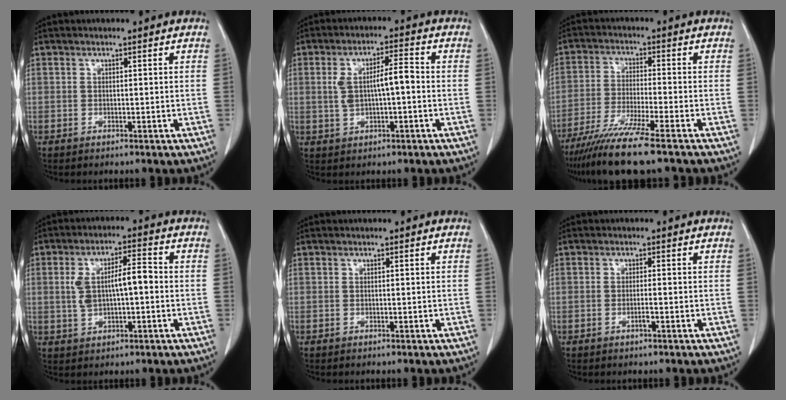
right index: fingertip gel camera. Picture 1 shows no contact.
{"total": 6.7, "force": [0.1, 1.9, 6.4], "torque": [-0.125, 0.018, 0.006]}
{"total": 11.3, "force": [-8.5, -0.5, 7.4], "torque": [-0.129, -0.034, -0.145]}
{"total": 7.7, "force": [0.2, 2.6, 7.3], "torque": [-0.144, 0.020, 0.007]}
{"total": 0.0}
{"total": 1.5, "force": [-0.6, 0.1, 1.4], "torque": [-0.028, -0.002, -0.010]}